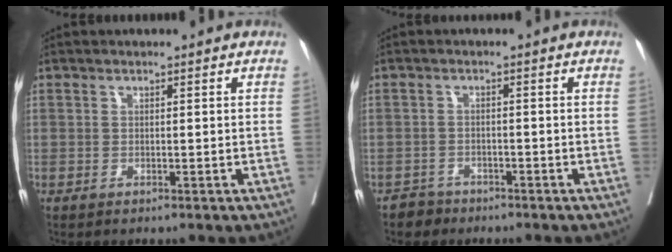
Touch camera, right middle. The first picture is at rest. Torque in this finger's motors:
{"motor_torque": [0.33, -0.36, 0.01, 0.00]}